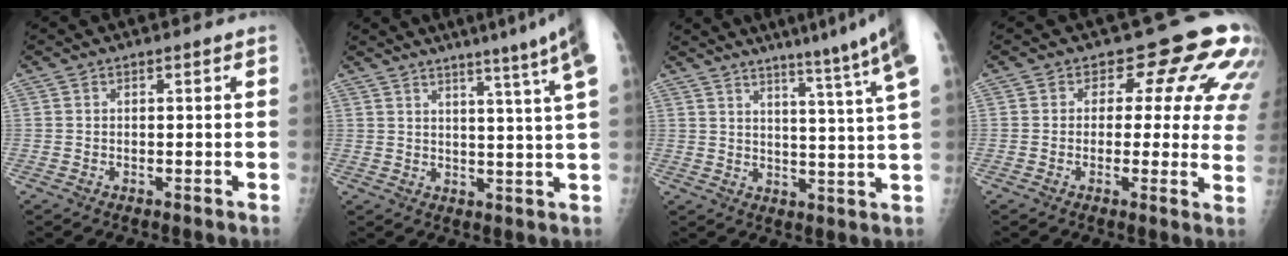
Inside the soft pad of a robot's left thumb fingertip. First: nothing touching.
{"total": 13.4, "force": [9.2, -1.2, 9.7], "torque": [-0.128, -0.047, 0.103]}
{"total": 15.4, "force": [10.8, -0.9, 10.9], "torque": [-0.142, -0.064, 0.131]}
{"total": 12.8, "force": [6.0, 7.2, 8.8], "torque": [-0.055, -0.022, 0.044]}